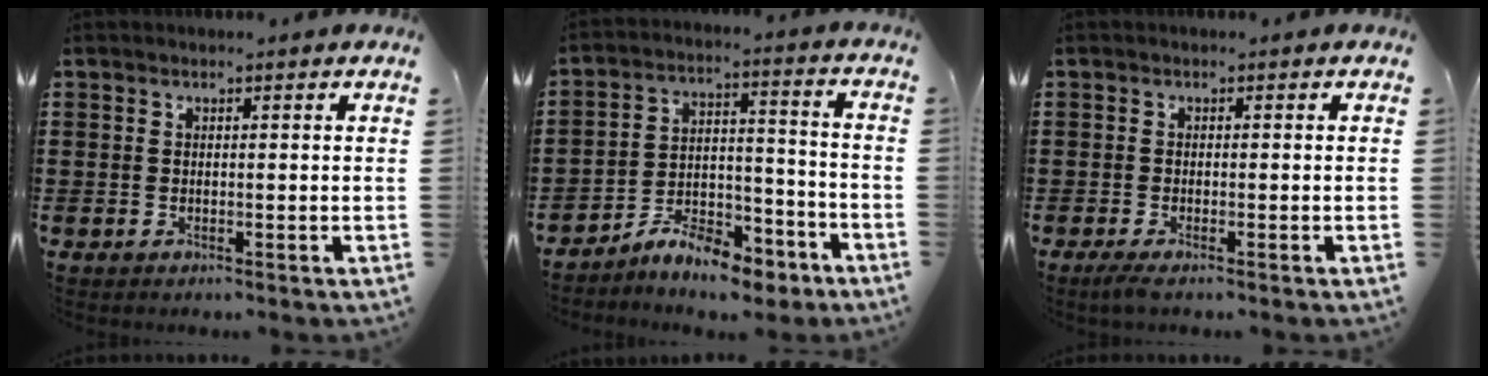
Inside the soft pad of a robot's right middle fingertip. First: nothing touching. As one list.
[{"total": 8.8, "force": [-7.8, 2.5, 3.3], "torque": [-0.053, 0.027, -0.144]}, {"total": 1.0, "force": [-0.6, 0.1, 0.8], "torque": [-0.011, -0.005, -0.011]}]